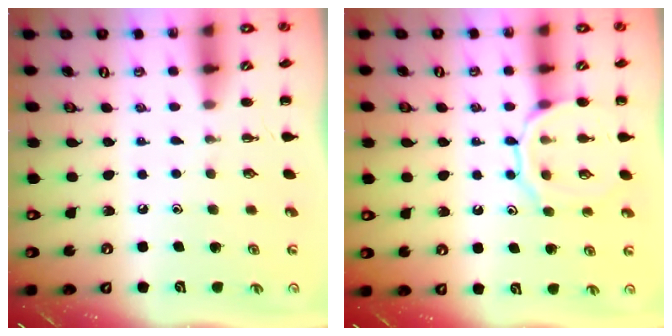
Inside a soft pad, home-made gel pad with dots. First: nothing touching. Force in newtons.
{"total": 11.4, "press": 11.4, "slide": 0.8}